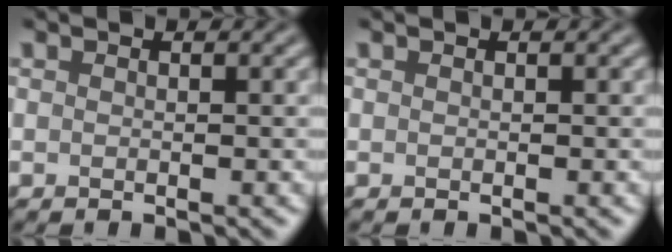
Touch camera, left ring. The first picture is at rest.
{"total": 0.0}